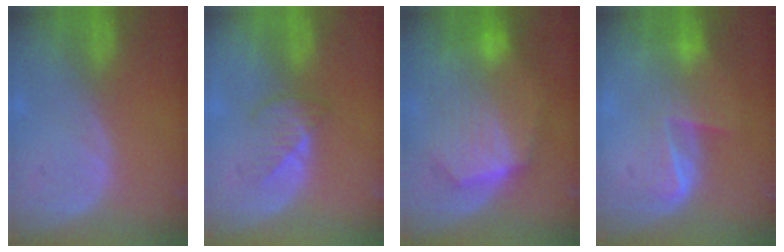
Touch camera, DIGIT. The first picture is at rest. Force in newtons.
{"total": 3.4, "press": 3.2, "slide": 1.3}
{"total": 10.9, "press": 10.9, "slide": 0.8}
{"total": 6.0, "press": 5.7, "slide": 1.8}